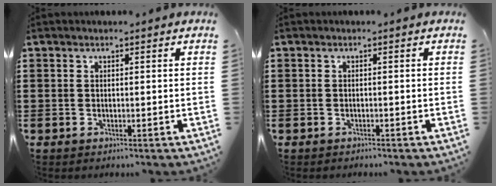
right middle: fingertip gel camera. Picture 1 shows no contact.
{"total": 0.7, "force": [-0.7, 0.0, 0.0], "torque": [-0.001, -0.001, -0.014]}